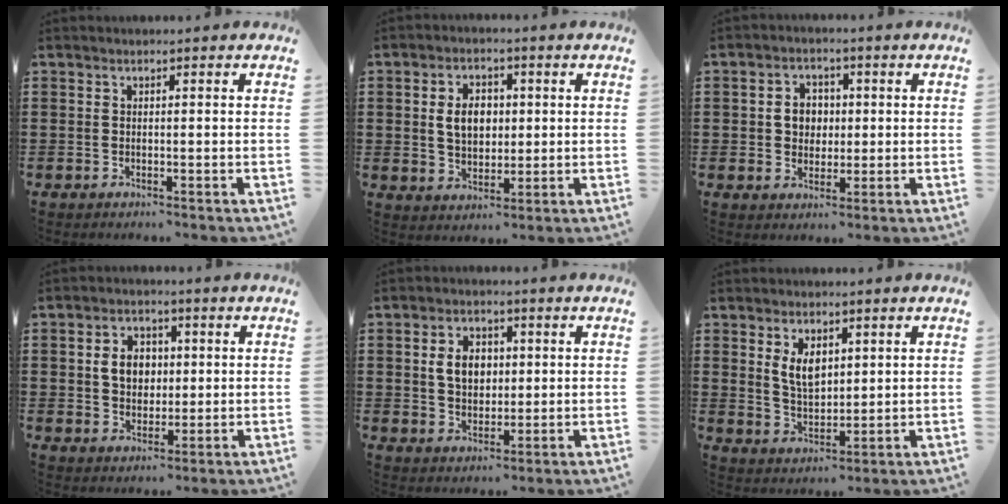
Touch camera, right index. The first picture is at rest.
{"total": 5.2, "force": [0.6, 3.6, 3.7], "torque": [-0.081, 0.008, 0.004]}
{"total": 3.9, "force": [0.3, 3.4, 2.0], "torque": [-0.043, 0.009, -0.001]}
{"total": 5.0, "force": [0.7, 3.9, 3.1], "torque": [-0.065, 0.011, 0.008]}
{"total": 5.0, "force": [0.8, 3.8, 3.2], "torque": [-0.067, 0.011, 0.010]}
{"total": 5.1, "force": [2.1, 2.8, 3.7], "torque": [-0.073, 0.006, 0.035]}